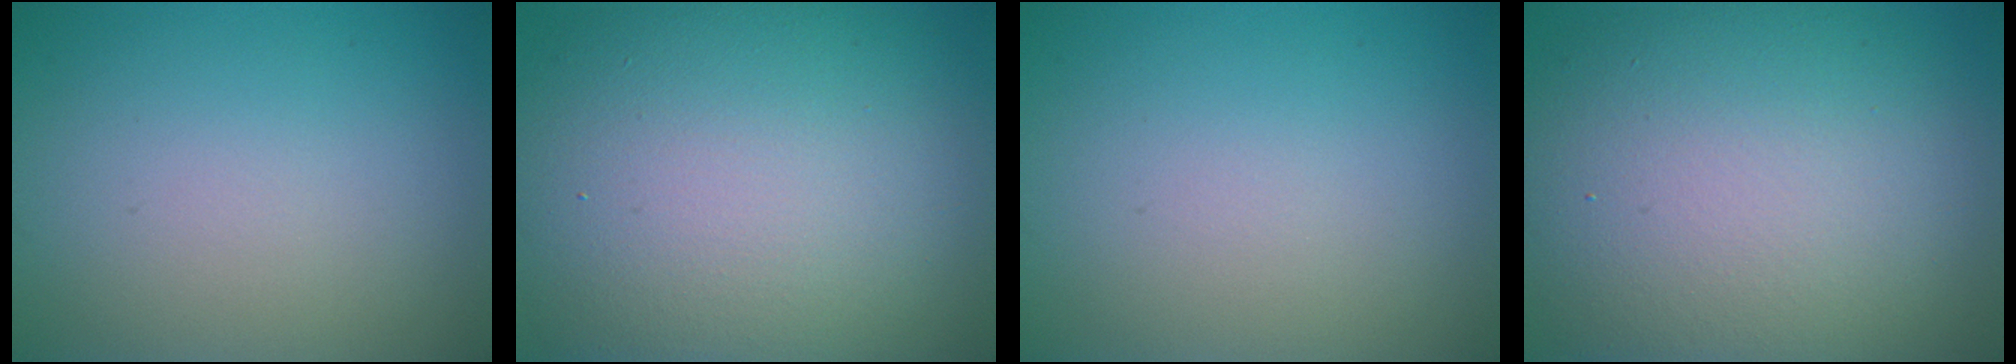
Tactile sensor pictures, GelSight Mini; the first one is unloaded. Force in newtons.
{"total": 15.6, "press": 15.6, "slide": 1.1}
{"total": 0.0}
{"total": 13.9, "press": 13.9, "slide": 0.7}